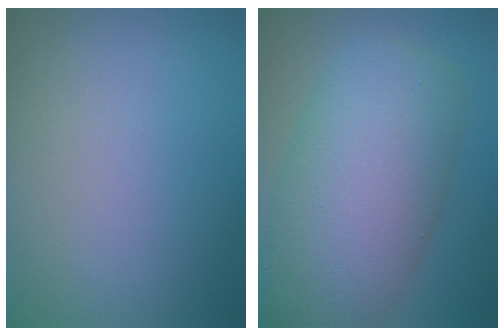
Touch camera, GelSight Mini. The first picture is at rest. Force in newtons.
{"total": 10.3, "press": 10.3, "slide": 0.3}